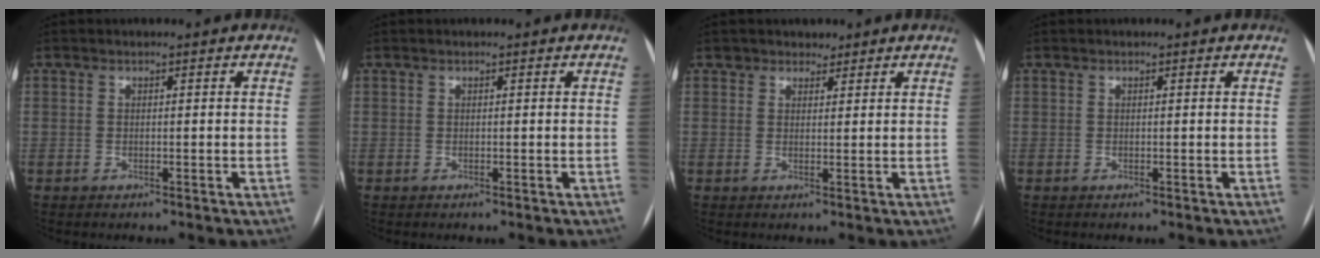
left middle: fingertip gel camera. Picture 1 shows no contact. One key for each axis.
{"total": 0.0}
{"total": 1.9, "fx": 1.4, "fy": 1.3, "fz": -0.2, "tx": 0.012, "ty": -0.003, "tz": 0.015}
{"total": 0.0}